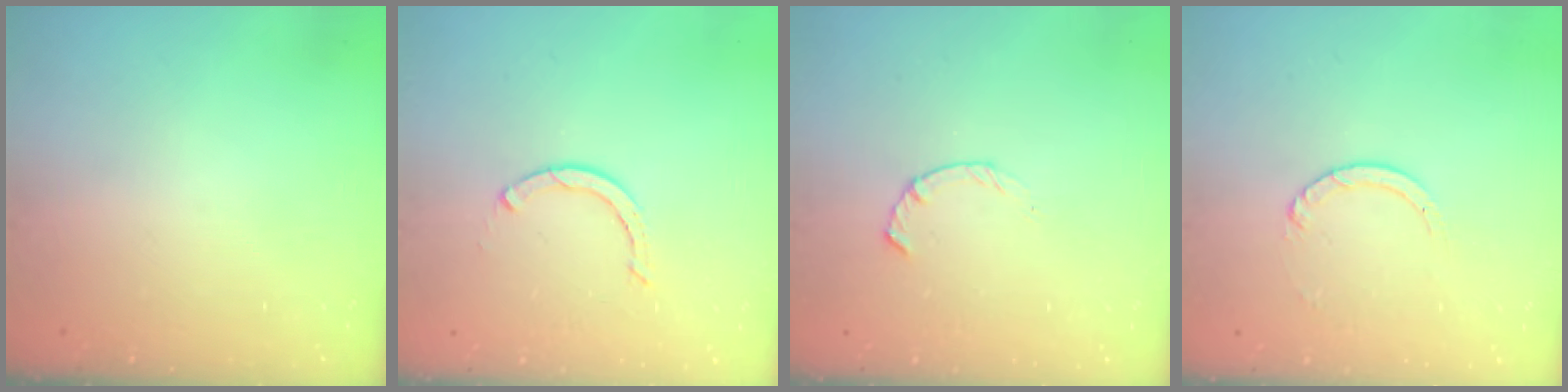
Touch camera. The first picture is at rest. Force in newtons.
{"total": 2.4, "press": 2.4, "slide": 0.0}
{"total": 2.3, "press": 2.2, "slide": 0.4}
{"total": 3.9, "press": 3.9, "slide": 0.4}